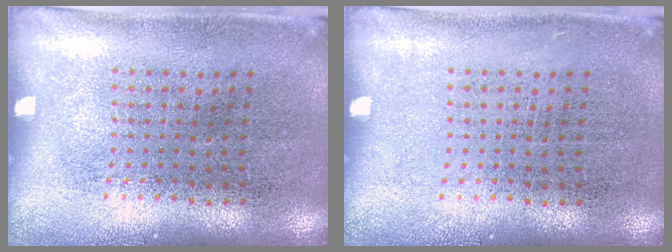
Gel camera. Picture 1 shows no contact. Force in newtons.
{"total": 0.0}